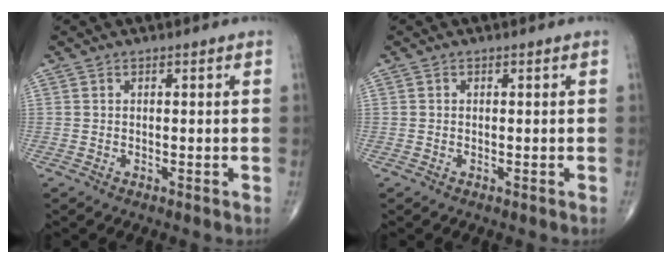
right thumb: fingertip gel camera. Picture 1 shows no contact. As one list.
[{"total": 0.0}]